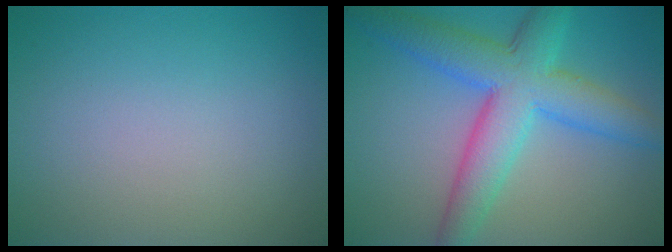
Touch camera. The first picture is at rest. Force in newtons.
{"total": 7.9, "press": 7.9, "slide": 0.3}